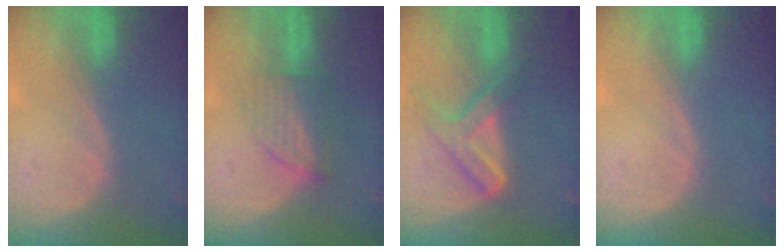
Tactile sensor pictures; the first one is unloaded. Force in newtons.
{"total": 6.2, "press": 5.5, "slide": 2.9}
{"total": 7.2, "press": 6.2, "slide": 3.8}
{"total": 0.0}